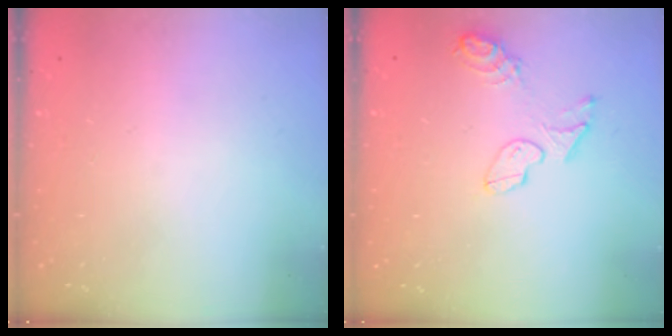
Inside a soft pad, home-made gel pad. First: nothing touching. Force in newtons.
{"total": 10.5, "press": 9.0, "slide": 5.6}